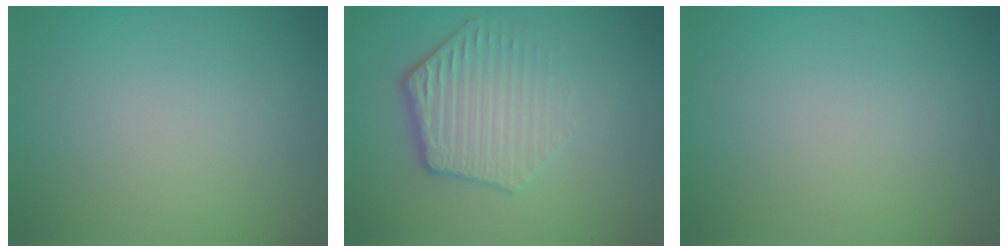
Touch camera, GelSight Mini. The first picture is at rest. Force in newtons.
{"total": 4.3, "press": 3.3, "slide": 2.7}
{"total": 0.0}